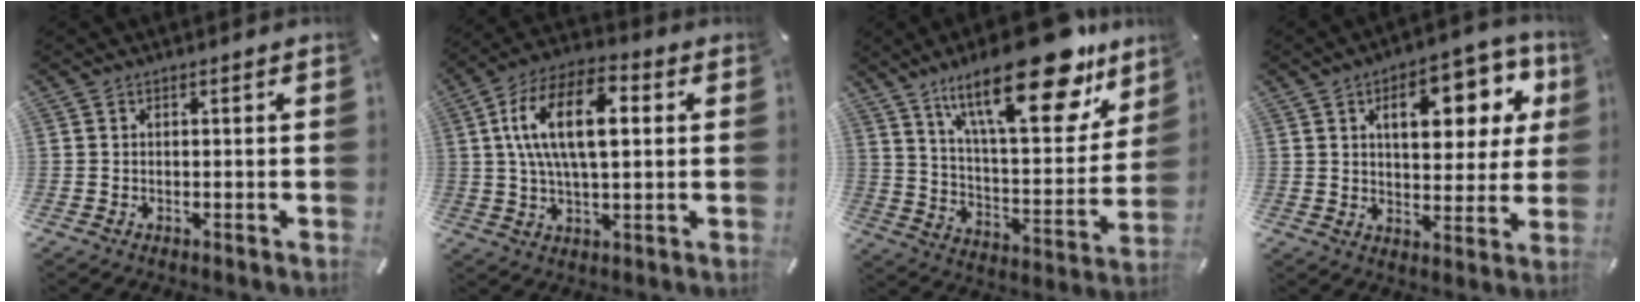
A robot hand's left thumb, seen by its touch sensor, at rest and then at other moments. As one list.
[{"total": 15.3, "force": [3.2, 7.7, 12.8], "torque": [-0.257, 0.004, 0.051]}, {"total": 26.9, "force": [17.7, 9.8, 17.7], "torque": [-0.267, -0.111, 0.294]}, {"total": 16.1, "force": [6.4, 8.7, 11.9], "torque": [-0.157, -0.016, 0.099]}]